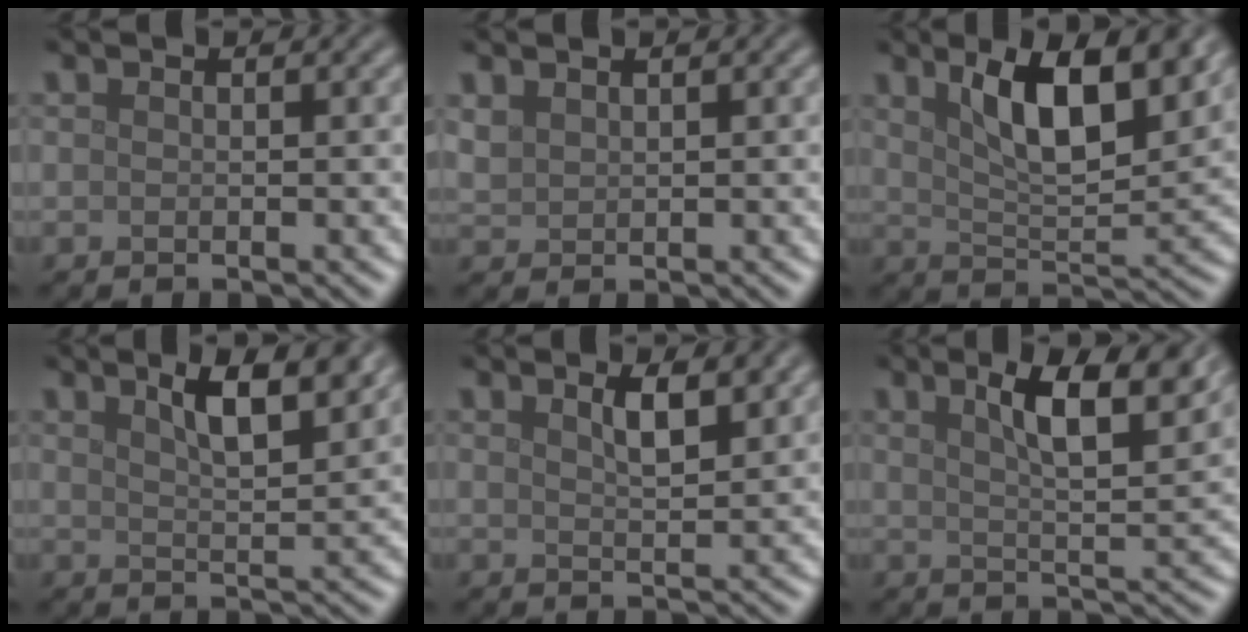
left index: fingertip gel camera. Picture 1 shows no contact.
{"total": 1.3, "force": [1.0, 0.8, 0.4], "torque": [-0.013, 0.001, 0.025]}
{"total": 8.4, "force": [3.9, 2.7, 7.0], "torque": [-0.112, 0.003, 0.065]}
{"total": 5.6, "force": [3.4, 1.6, 4.2], "torque": [-0.055, 0.011, 0.048]}
{"total": 2.7, "force": [1.5, 0.7, 2.1], "torque": [-0.031, 0.002, 0.026]}
{"total": 7.1, "force": [3.6, 1.9, 5.8], "torque": [-0.079, 0.006, 0.056]}